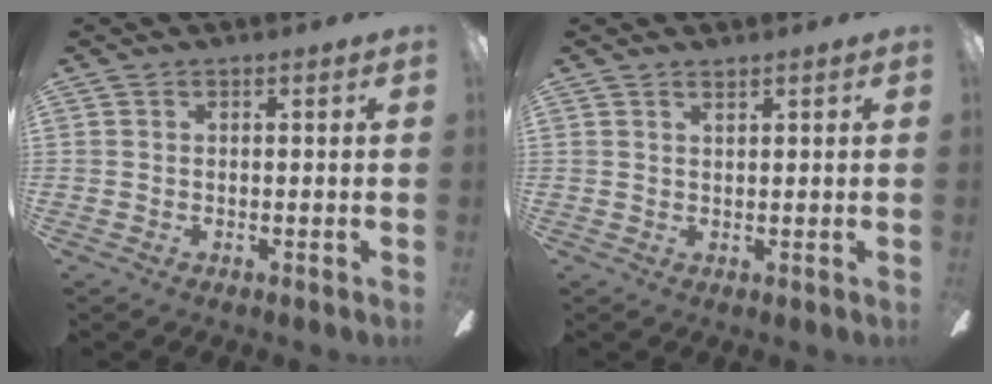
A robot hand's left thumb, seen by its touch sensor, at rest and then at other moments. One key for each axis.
{"total": 1.1, "fx": 1.0, "fy": 0.1, "fz": 0.3, "tx": -0.009, "ty": -0.001, "tz": 0.019}